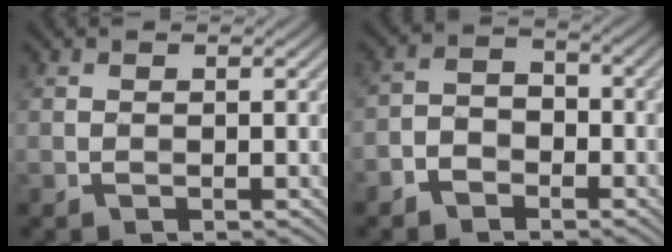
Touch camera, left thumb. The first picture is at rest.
{"total": 3.6, "force": [-2.5, 2.1, 1.5], "torque": [-0.026, 0.006, -0.057]}